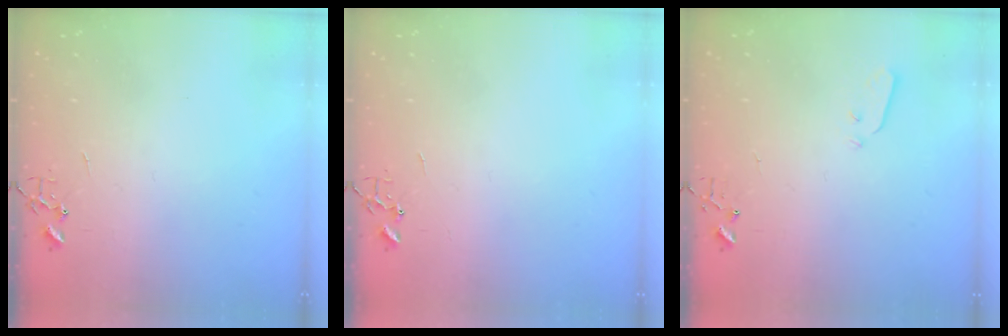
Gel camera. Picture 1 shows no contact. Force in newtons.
{"total": 0.0}
{"total": 3.6, "press": 3.6, "slide": 0.2}